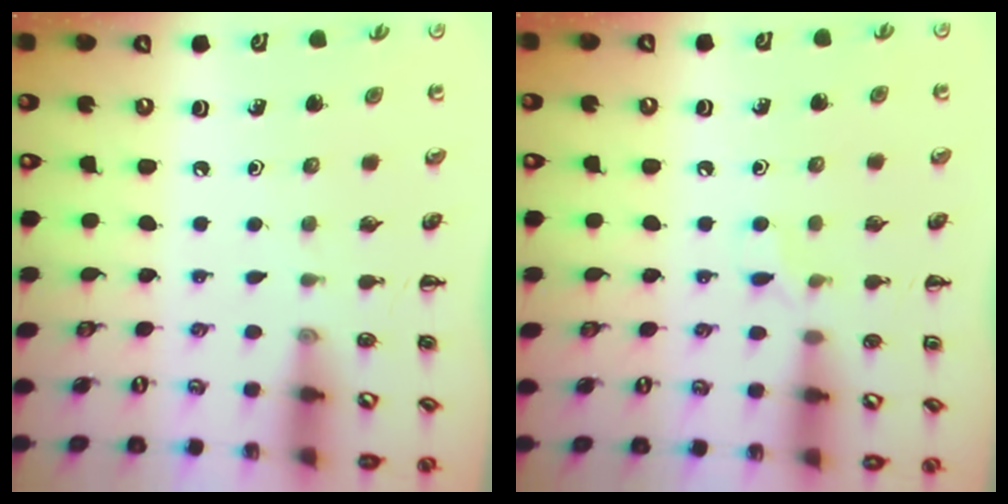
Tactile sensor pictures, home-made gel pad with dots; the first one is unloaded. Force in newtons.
{"total": 5.4, "press": 5.1, "slide": 1.6}